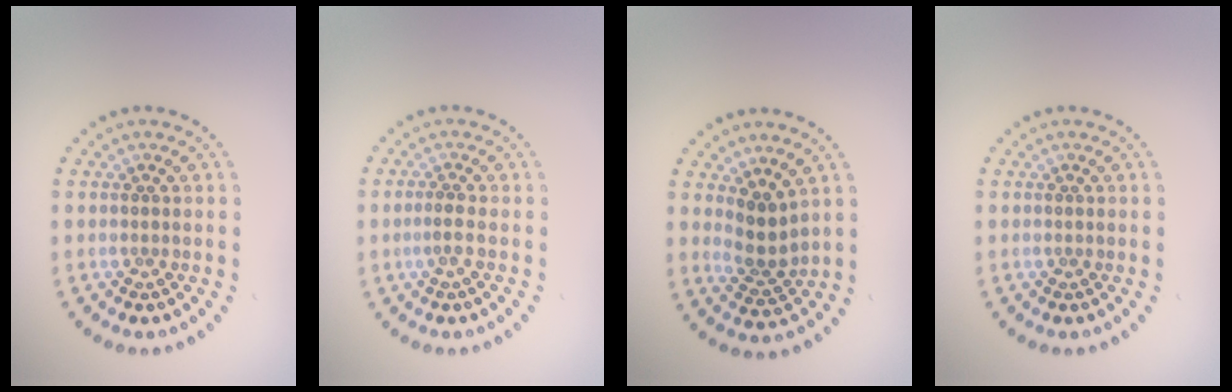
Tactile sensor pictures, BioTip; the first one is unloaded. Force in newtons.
{"total": 1.0, "press": 0.7, "slide": 0.7}
{"total": 2.5, "press": 1.9, "slide": 1.6}
{"total": 0.0}